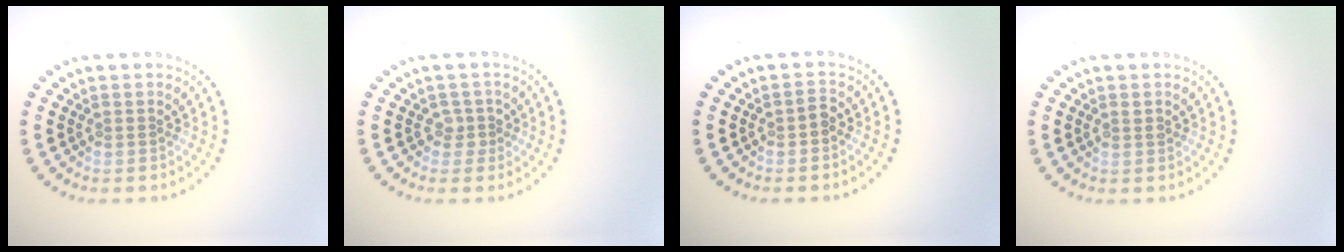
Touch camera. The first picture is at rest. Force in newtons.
{"total": 1.3, "press": 1.1, "slide": 0.7}
{"total": 1.1, "press": 1.0, "slide": 0.3}
{"total": 0.7, "press": 0.7, "slide": 0.3}